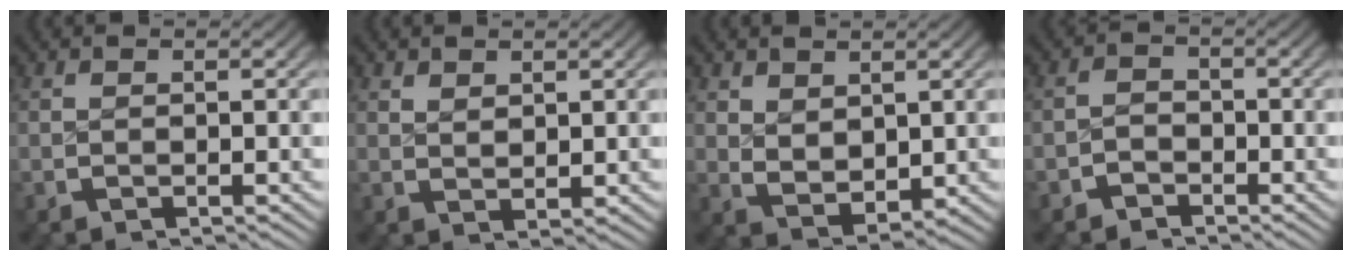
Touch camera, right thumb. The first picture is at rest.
{"total": 1.4, "force": [1.3, 0.3, 0.6], "torque": [-0.004, -0.004, 0.034]}
{"total": 3.8, "force": [0.9, 2.6, 2.6], "torque": [-0.058, -0.020, 0.034]}
{"total": 1.8, "force": [-1.4, 1.0, 0.4], "torque": [-0.003, -0.007, -0.023]}